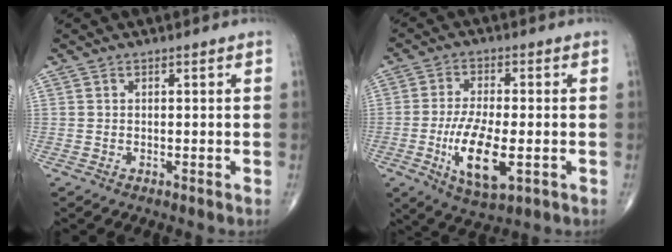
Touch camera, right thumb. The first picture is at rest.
{"total": 11.7, "force": [-2.9, 4.5, 10.4], "torque": [-0.193, -0.008, -0.047]}